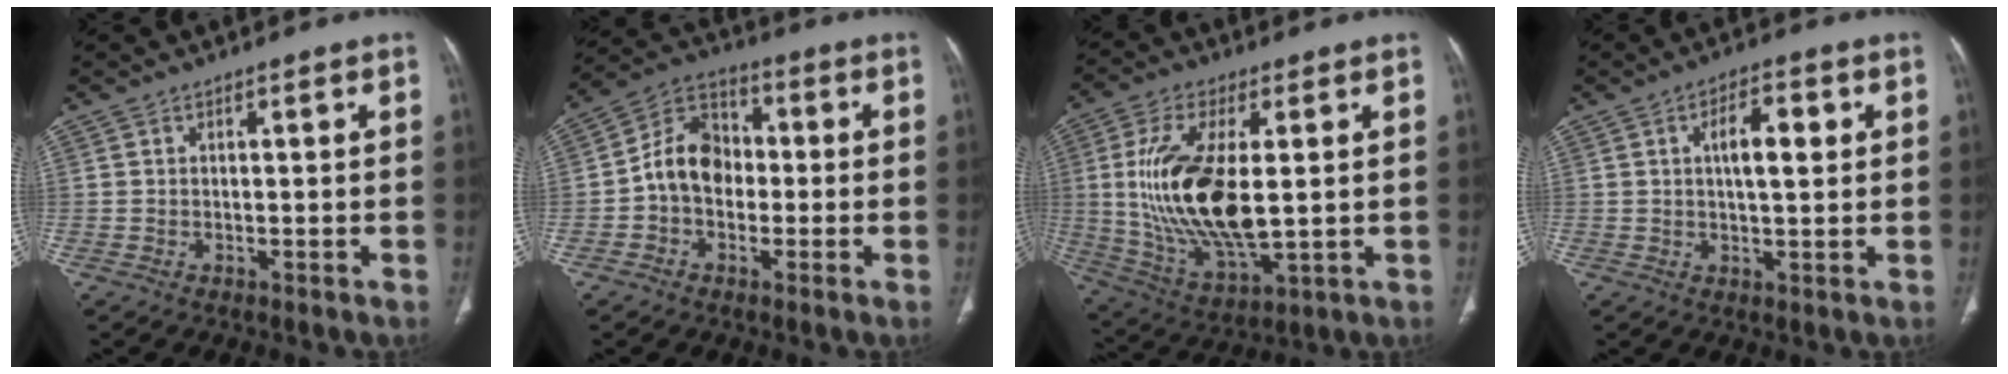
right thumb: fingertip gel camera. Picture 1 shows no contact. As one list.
[{"total": 9.8, "force": [-1.1, 7.6, 6.1], "torque": [-0.085, 0.035, -0.035]}, {"total": 19.3, "force": [1.2, 8.4, 17.4], "torque": [-0.347, -0.018, 0.032]}, {"total": 6.8, "force": [1.5, 2.6, 6.0], "torque": [-0.089, 0.004, 0.023]}]